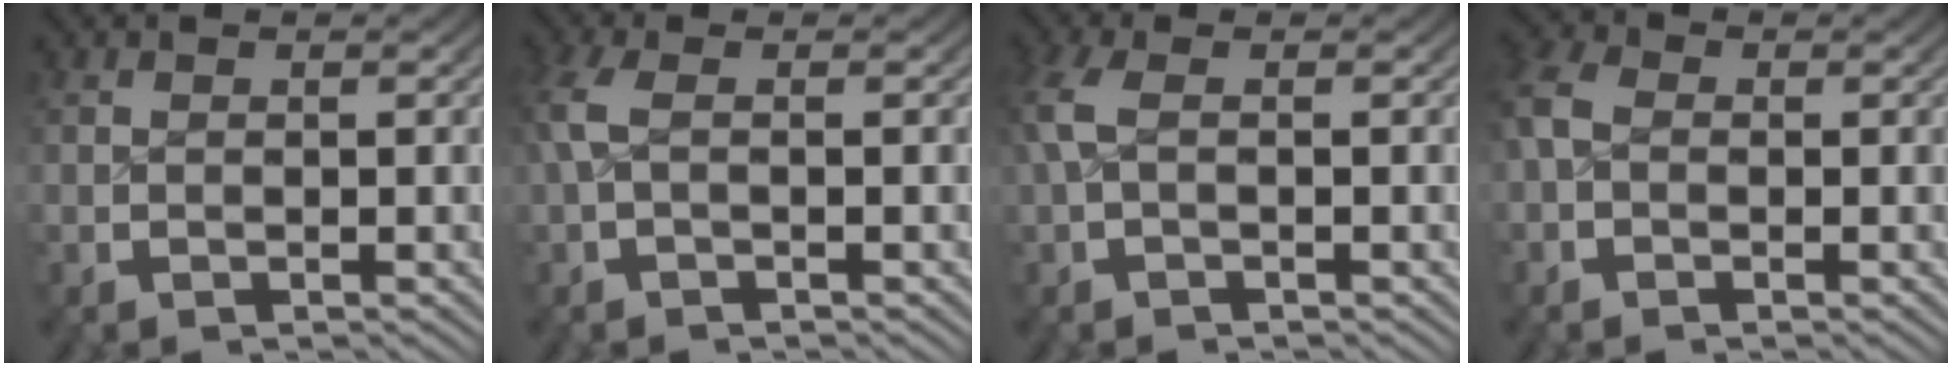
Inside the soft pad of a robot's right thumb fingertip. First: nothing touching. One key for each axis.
{"total": 2.1, "fx": 0.0, "fy": 0.8, "fz": 2.0, "tx": -0.057, "ty": 0.001, "tz": 0.005}
{"total": 2.2, "fx": 0.1, "fy": 0.9, "fz": 2.0, "tx": -0.058, "ty": 0.002, "tz": 0.005}
{"total": 2.4, "fx": -0.1, "fy": 1.9, "fz": 1.3, "tx": -0.037, "ty": -0.005, "tz": -0.005}